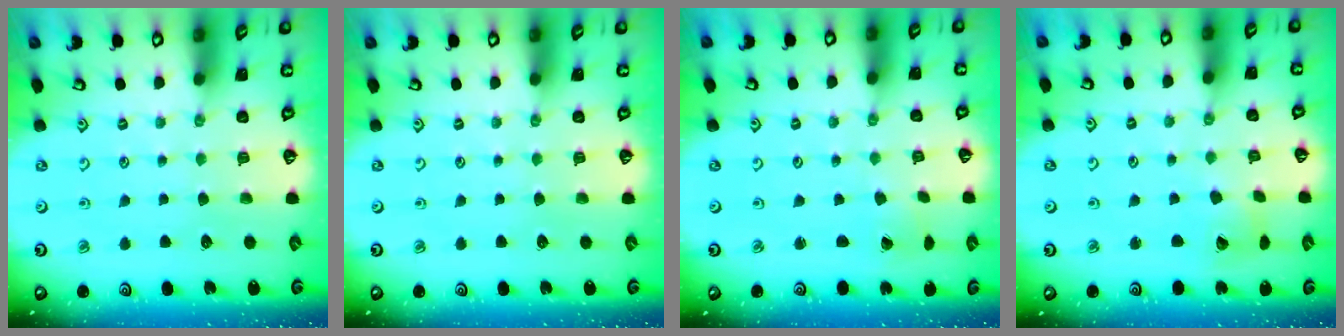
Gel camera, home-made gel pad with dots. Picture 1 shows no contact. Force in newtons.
{"total": 0.0}
{"total": 0.6, "press": 0.6, "slide": 0.1}
{"total": 6.3, "press": 6.2, "slide": 0.9}